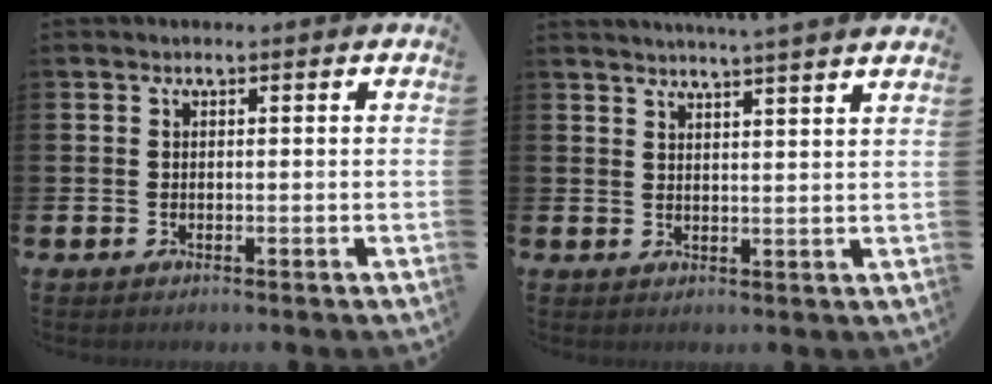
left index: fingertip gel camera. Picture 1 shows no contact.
{"total": 3.9, "force": [3.7, -1.2, 0.4], "torque": [-0.008, -0.025, 0.065]}